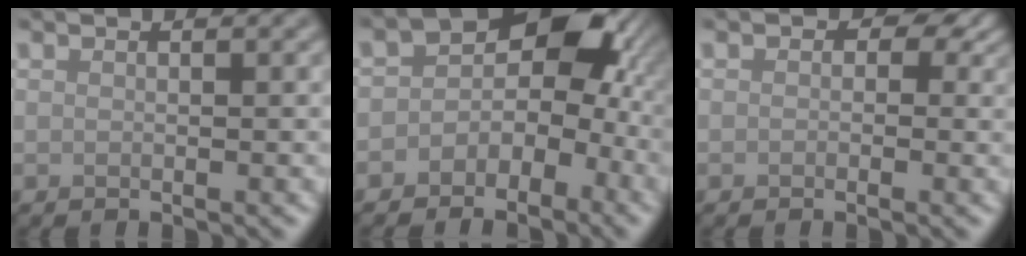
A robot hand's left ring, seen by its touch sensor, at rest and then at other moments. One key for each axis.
{"total": 6.6, "fx": -1.5, "fy": 4.7, "fz": 4.3, "tx": -0.036, "ty": 0.013, "tz": -0.042}
{"total": 1.9, "fx": 0.1, "fy": 1.6, "fz": 1.1, "tx": -0.008, "ty": -0.002, "tz": -0.001}